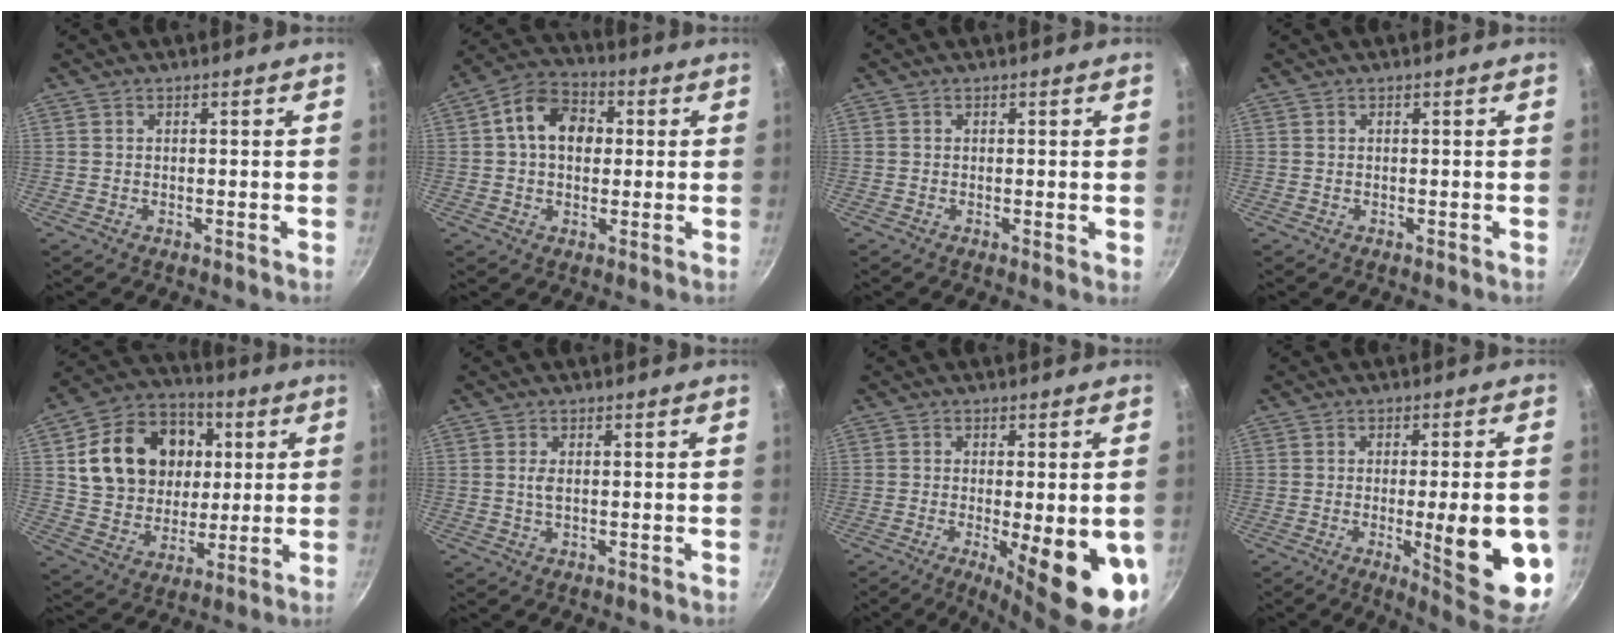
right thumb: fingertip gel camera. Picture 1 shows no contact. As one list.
[{"total": 11.0, "force": [1.7, 8.1, 7.3], "torque": [-0.093, 0.021, 0.010]}, {"total": 0.7, "force": [0.0, 0.1, 0.7], "torque": [-0.010, -0.003, -0.001]}, {"total": 0.0}, {"total": 19.9, "force": [4.2, 15.8, 11.3], "torque": [-0.169, 0.013, 0.077]}, {"total": 1.6, "force": [0.2, 0.8, 1.4], "torque": [-0.027, 0.000, 0.004]}, {"total": 16.2, "force": [-4.0, 4.5, 15.1], "torque": [-0.187, -0.010, -0.043]}, {"total": 16.2, "force": [-3.3, 3.9, 15.3], "torque": [-0.175, 0.000, -0.035]}]